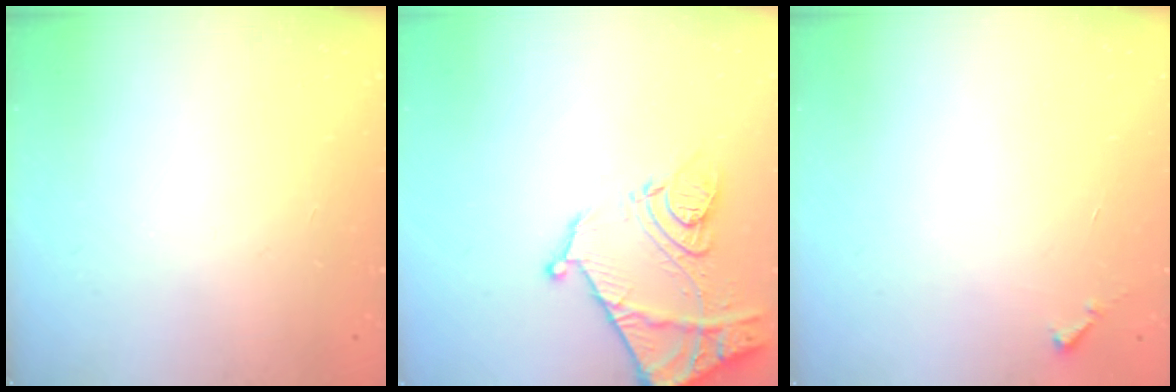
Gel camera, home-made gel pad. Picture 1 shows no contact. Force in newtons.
{"total": 14.3, "press": 14.3, "slide": 1.4}
{"total": 4.4, "press": 4.4, "slide": 0.3}